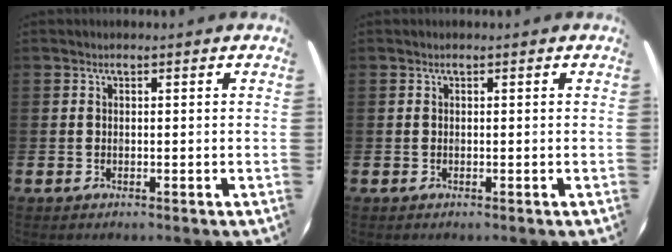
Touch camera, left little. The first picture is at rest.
{"total": 0.0}